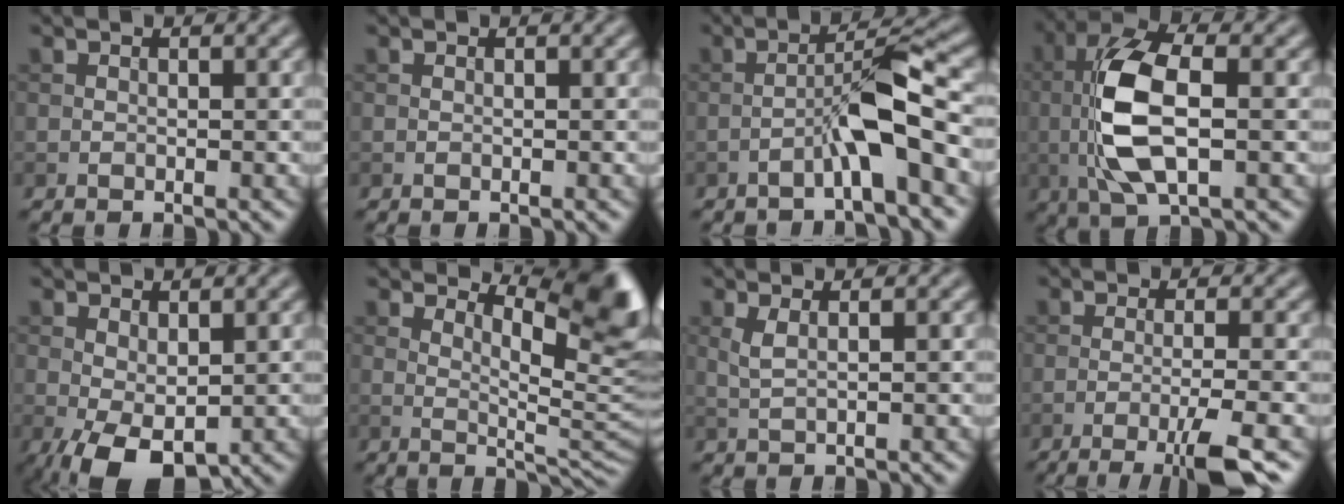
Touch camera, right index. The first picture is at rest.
{"total": 0.0}
{"total": 4.9, "force": [-2.1, 0.4, 4.4], "torque": [-0.077, 0.023, -0.042]}
{"total": 8.6, "force": [0.1, 3.7, 7.8], "torque": [-0.164, 0.006, -0.001]}
{"total": 4.6, "force": [-0.9, 2.3, 3.8], "torque": [-0.080, -0.005, -0.014]}
{"total": 7.3, "force": [4.5, 1.9, 5.5], "torque": [-0.074, -0.007, 0.075]}
{"total": 1.8, "force": [0.7, 0.5, 1.6], "torque": [-0.033, 0.002, 0.013]}
{"total": 5.0, "force": [-2.3, 0.8, 4.4], "torque": [-0.065, -0.002, -0.048]}